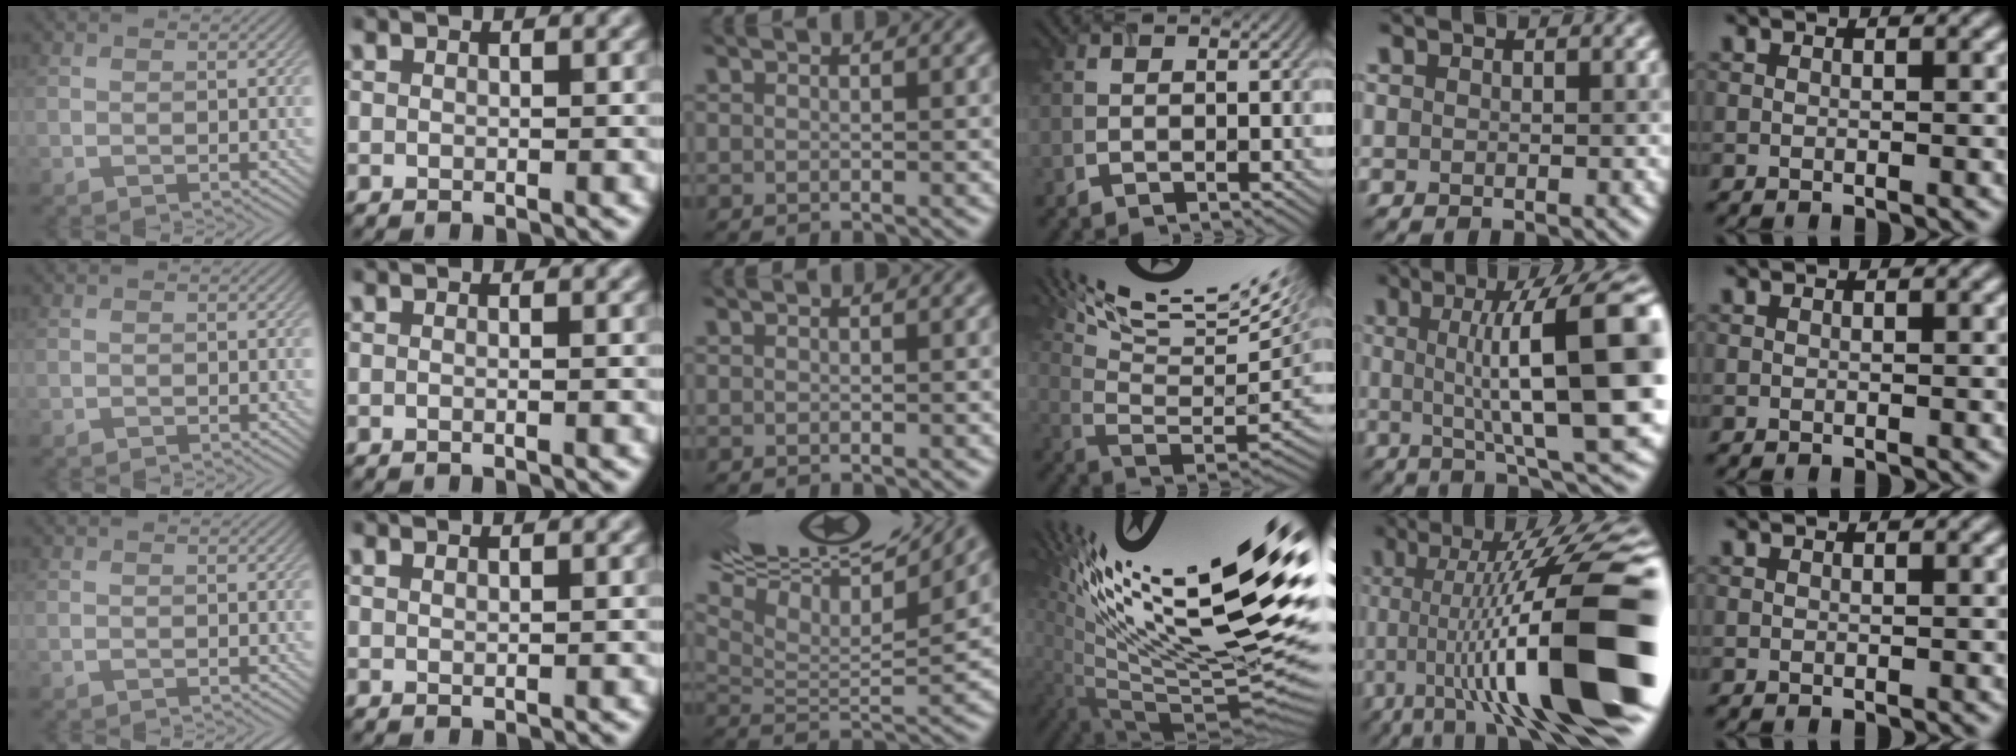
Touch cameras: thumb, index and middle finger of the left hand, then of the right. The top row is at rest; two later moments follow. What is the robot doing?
{"motion": "screw", "object": "timer"}